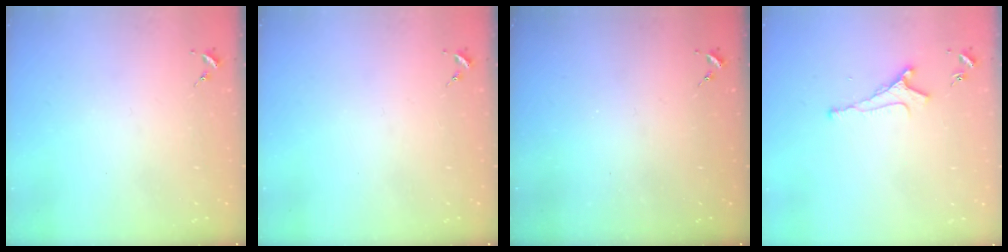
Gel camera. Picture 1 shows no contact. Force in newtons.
{"total": 0.0}
{"total": 0.0}
{"total": 4.7, "press": 4.7, "slide": 0.8}